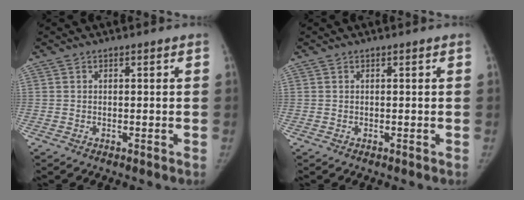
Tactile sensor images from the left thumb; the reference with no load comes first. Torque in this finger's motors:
{"motor_torque": [0.02, 0.02, 0.00, -0.01, 0.00]}